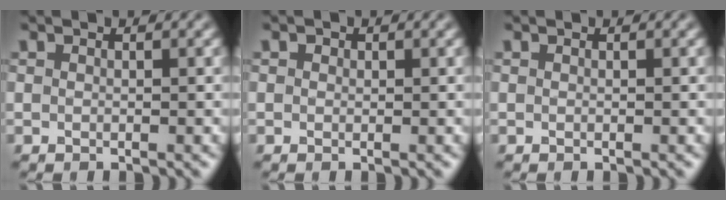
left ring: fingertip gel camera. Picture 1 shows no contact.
{"total": 0.5, "force": [0.2, 0.4, 0.2], "torque": [-0.002, -0.004, -0.001]}
{"total": 0.0}